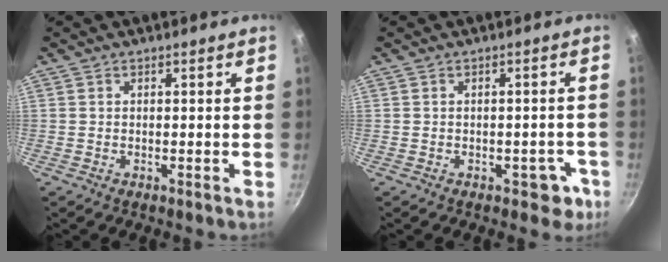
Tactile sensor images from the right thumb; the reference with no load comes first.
{"total": 2.7, "force": [-1.5, 1.7, 1.5], "torque": [0.000, 0.013, -0.016]}